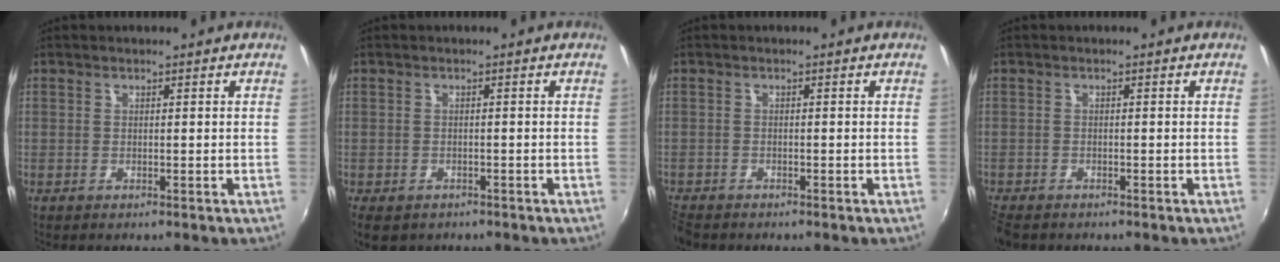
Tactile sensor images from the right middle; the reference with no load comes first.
{"total": 5.3, "force": [-3.4, 3.2, 2.6], "torque": [-0.060, -0.023, -0.049]}
{"total": 3.7, "force": [-3.4, 1.2, 1.0], "torque": [-0.037, -0.019, -0.067]}
{"total": 3.8, "force": [-3.2, 1.4, 1.5], "torque": [-0.043, -0.020, -0.063]}